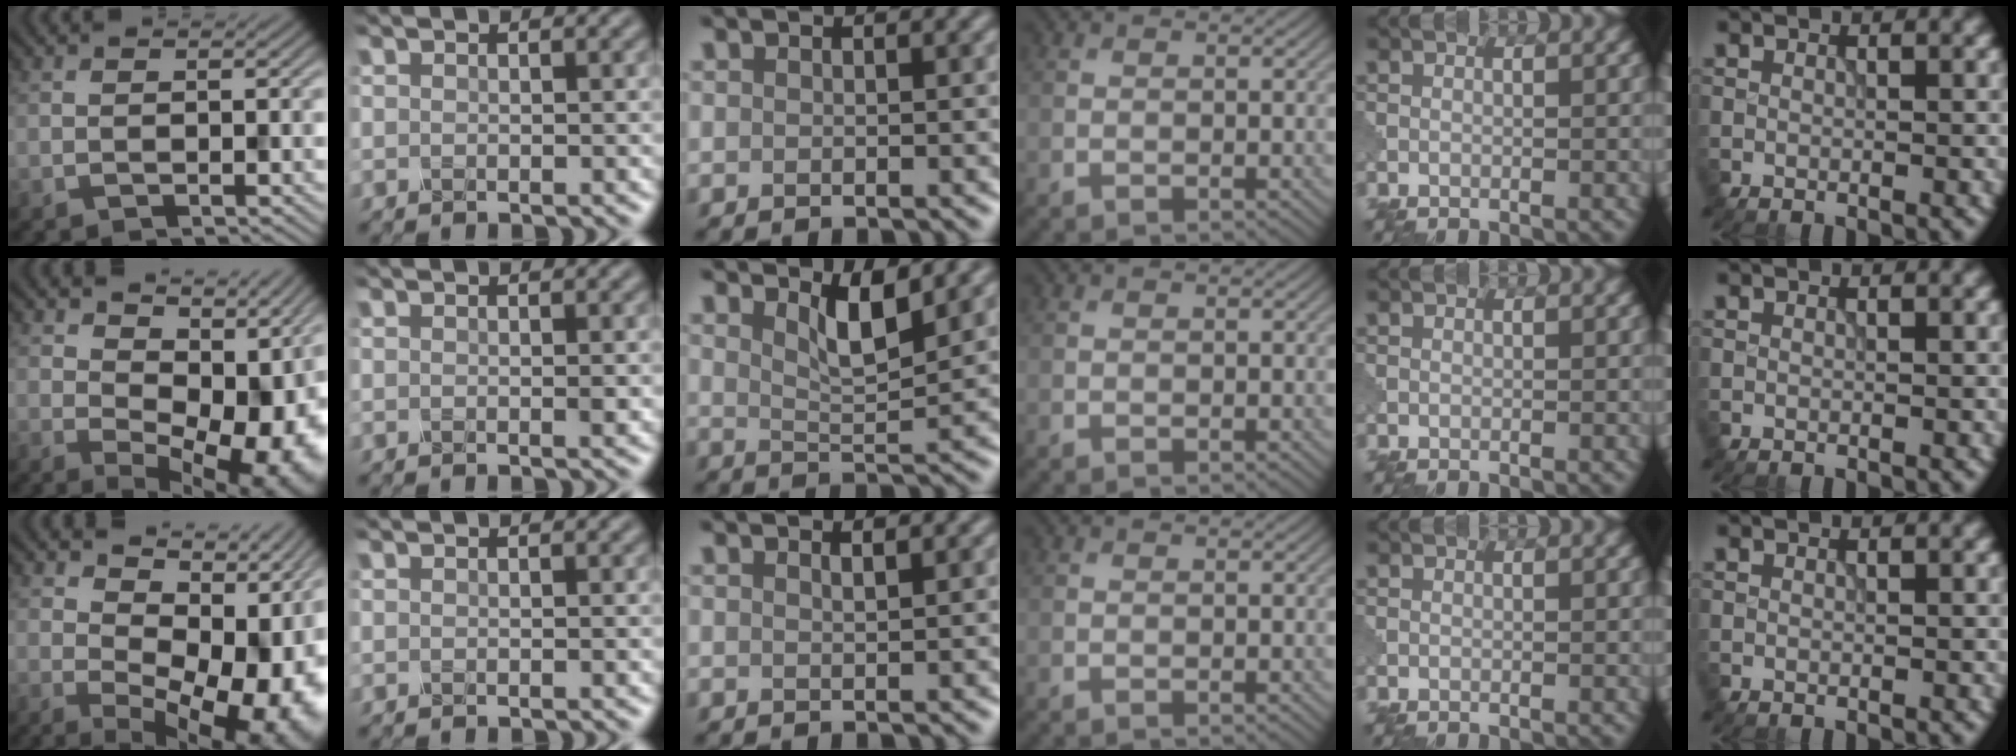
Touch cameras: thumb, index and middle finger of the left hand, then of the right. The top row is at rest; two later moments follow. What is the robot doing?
{"motion": "shake", "object": "salt shaker"}